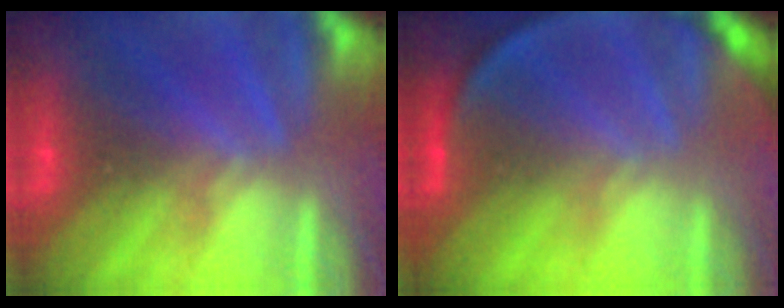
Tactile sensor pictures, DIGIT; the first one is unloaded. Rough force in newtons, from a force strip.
{"total": 3.7}